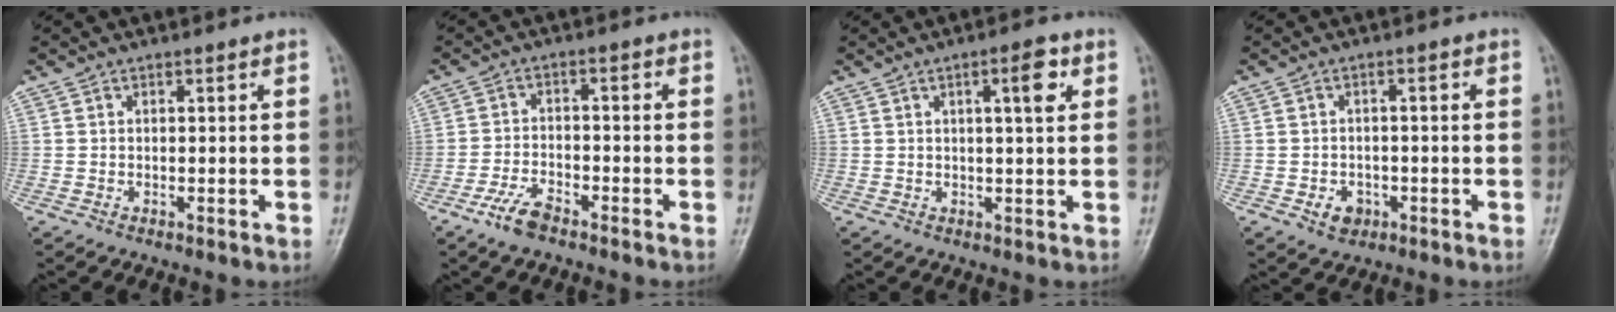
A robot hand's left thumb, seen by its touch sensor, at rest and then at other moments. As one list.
[{"total": 5.0, "force": [-3.6, 1.9, 2.9], "torque": [-0.064, 0.018, -0.072]}, {"total": 4.7, "force": [1.8, 1.2, 4.2], "torque": [-0.061, -0.001, 0.027]}, {"total": 3.7, "force": [-1.5, 2.9, 1.7], "torque": [-0.014, 0.010, -0.020]}]